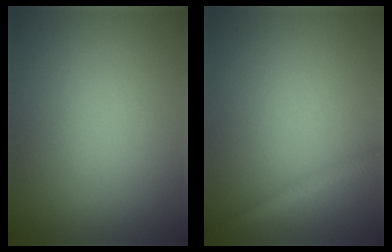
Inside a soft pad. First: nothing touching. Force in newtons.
{"total": 1.7, "press": 1.7, "slide": 0.1}